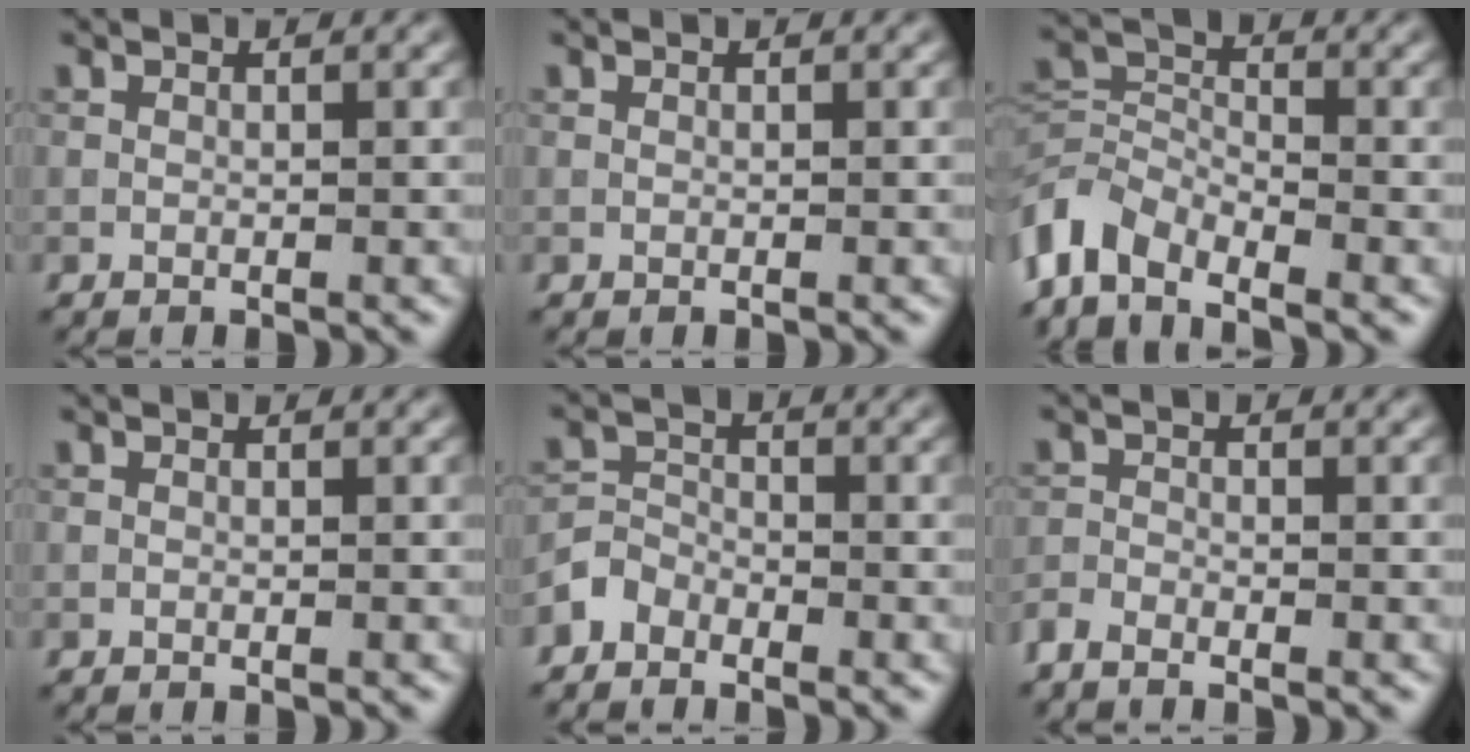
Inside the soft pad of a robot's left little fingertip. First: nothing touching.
{"total": 0.0}
{"total": 5.3, "force": [-4.0, 2.5, 2.5], "torque": [-0.047, -0.004, -0.094]}
{"total": 0.0}
{"total": 2.2, "force": [-1.9, 1.1, 0.2], "torque": [-0.005, 0.007, -0.047]}
{"total": 1.7, "force": [-1.6, 0.3, 0.5], "torque": [-0.014, -0.005, -0.043]}